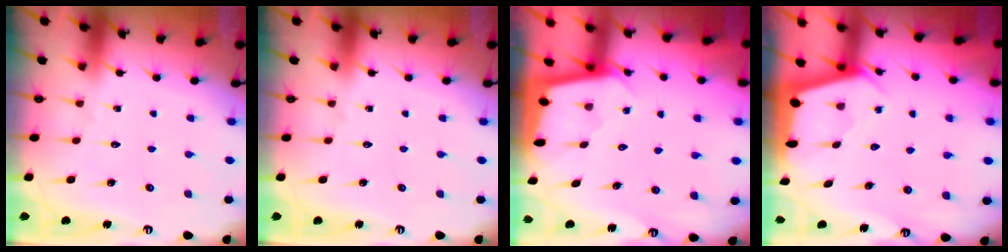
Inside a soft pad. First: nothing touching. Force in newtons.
{"total": 0.0}
{"total": 1.8, "press": 1.7, "slide": 0.1}
{"total": 2.4, "press": 2.4, "slide": 0.3}